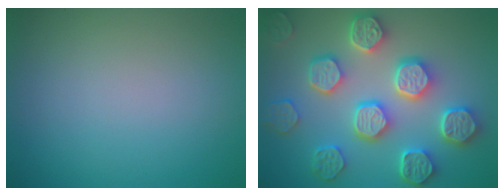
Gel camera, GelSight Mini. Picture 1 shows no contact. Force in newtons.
{"total": 7.8, "press": 6.7, "slide": 3.9}